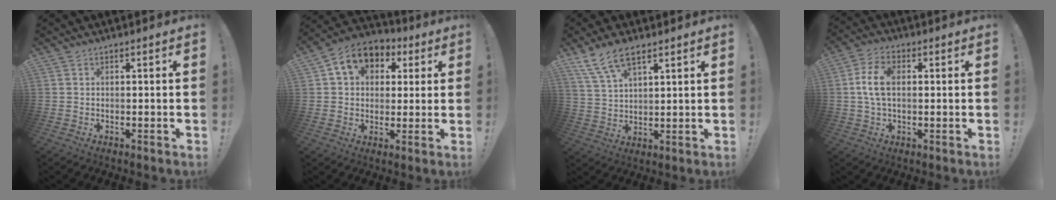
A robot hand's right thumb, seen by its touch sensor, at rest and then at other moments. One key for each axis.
{"total": 10.5, "fx": 4.0, "fy": 8.2, "fz": 5.1, "tx": -0.077, "ty": -0.009, "tz": 0.080}
{"total": 9.0, "fx": 5.8, "fy": 3.7, "fz": 5.7, "tx": -0.104, "ty": -0.020, "tz": 0.113}
{"total": 8.5, "fx": 1.1, "fy": 5.0, "fz": 6.8, "tx": -0.135, "ty": 0.004, "tz": 0.020}